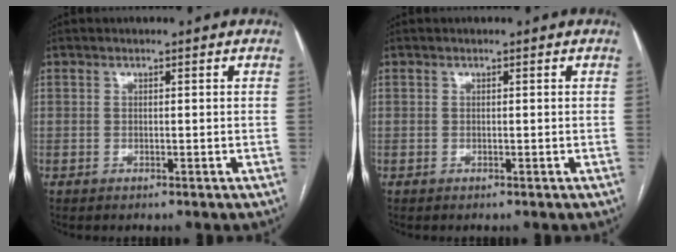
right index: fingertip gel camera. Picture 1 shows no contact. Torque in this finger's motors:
{"motor_torque": [0.00, 0.00, 0.00, 0.00]}